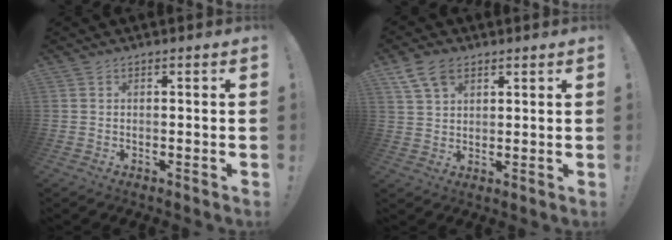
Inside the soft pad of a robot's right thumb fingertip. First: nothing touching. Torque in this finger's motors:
{"motor_torque": [0.67, 0.67, 0.04, -0.03, 0.00]}